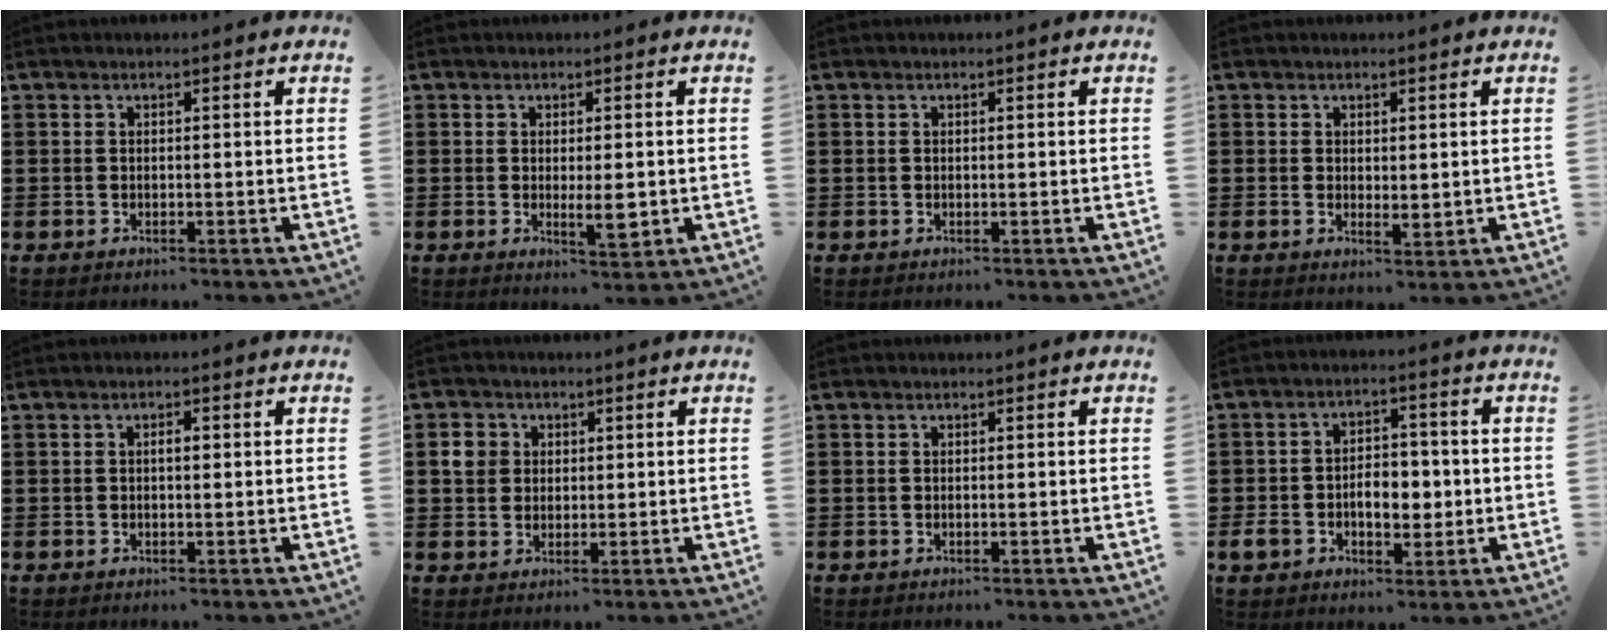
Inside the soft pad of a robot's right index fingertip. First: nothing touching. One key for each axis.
{"total": 4.1, "fx": -0.5, "fy": 1.0, "fz": 3.9, "tx": -0.074, "ty": -0.003, "tz": -0.011}
{"total": 0.0}
{"total": 1.3, "fx": 0.5, "fy": 0.6, "fz": 1.0, "tx": -0.018, "ty": 0.002, "tz": 0.009}
{"total": 1.4, "fx": 0.1, "fy": 0.4, "fz": 1.4, "tx": -0.026, "ty": 0.003, "tz": 0.000}
{"total": 3.2, "fx": 0.7, "fy": 2.9, "fz": 1.0, "tx": -0.033, "ty": 0.011, "tz": 0.011}
{"total": 0.0}
{"total": 6.9, "fx": -1.3, "fy": 4.8, "fz": 4.8, "tx": -0.085, "ty": 0.008, "tz": -0.028}